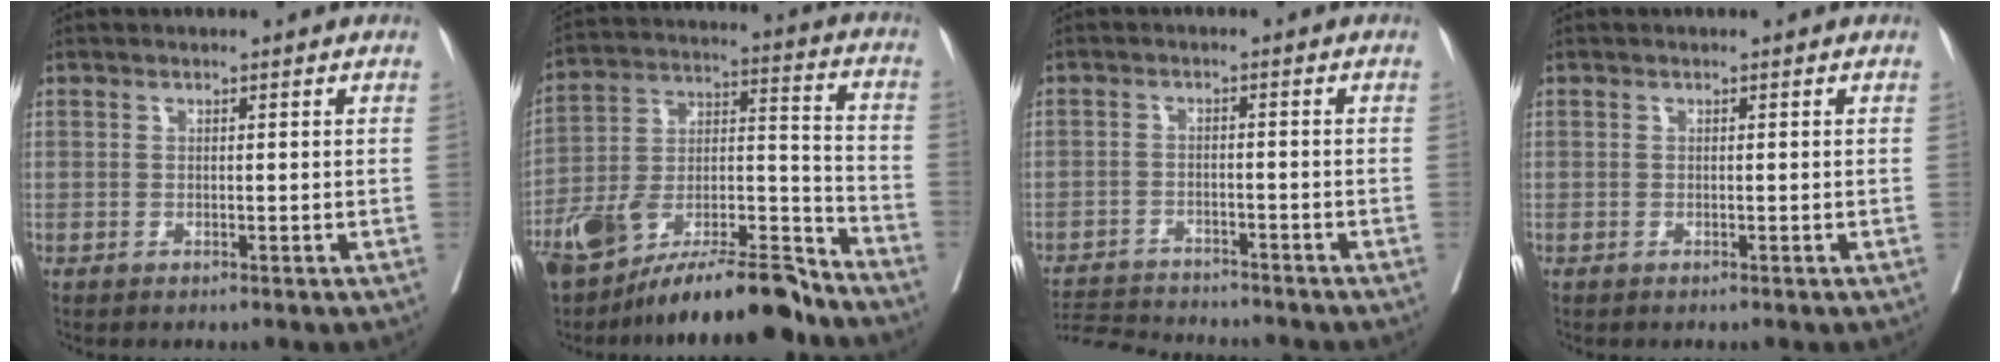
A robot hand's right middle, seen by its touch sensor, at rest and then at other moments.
{"total": 21.1, "force": [-17.3, 3.5, 11.4], "torque": [-0.197, 0.017, -0.304]}
{"total": 9.5, "force": [-9.2, 0.8, 2.1], "torque": [-0.034, -0.001, -0.145]}
{"total": 0.0}